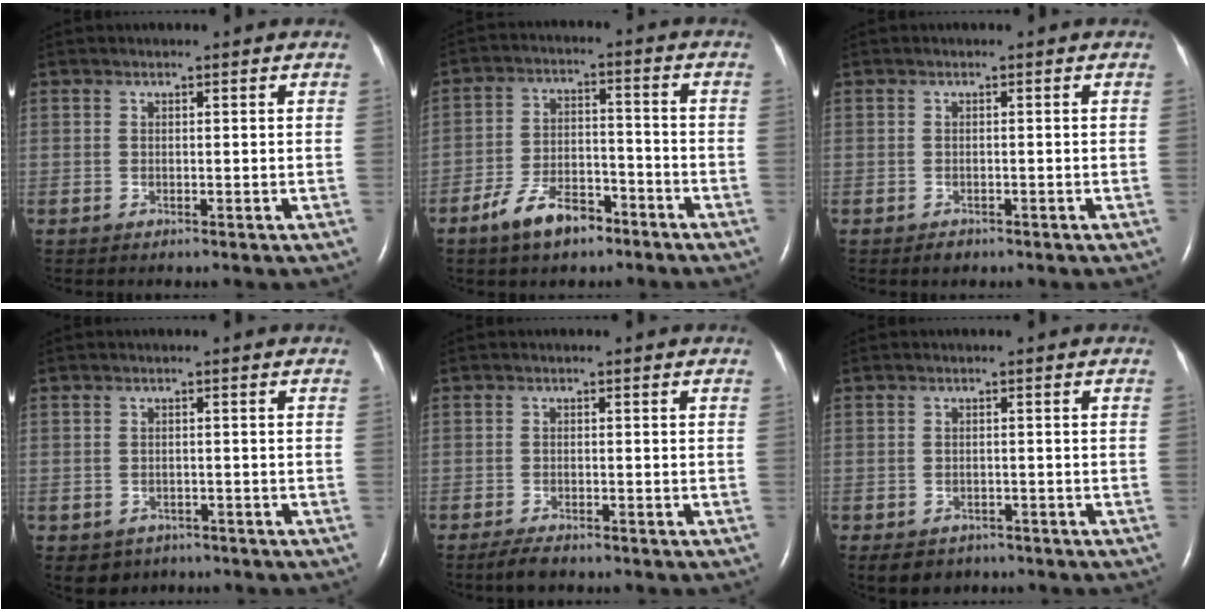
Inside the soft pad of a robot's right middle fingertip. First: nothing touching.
{"total": 8.3, "force": [-5.7, 3.6, 4.8], "torque": [-0.099, 0.007, -0.098]}
{"total": 1.0, "force": [-0.8, 0.6, 0.3], "torque": [-0.007, 0.000, -0.009]}
{"total": 3.4, "force": [-2.2, 2.5, 0.4], "torque": [-0.009, 0.006, -0.028]}
{"total": 2.6, "force": [-2.1, 0.7, 1.4], "torque": [-0.036, -0.006, -0.036]}
{"total": 6.3, "force": [-4.5, 4.0, 1.7], "torque": [-0.029, 0.002, -0.059]}